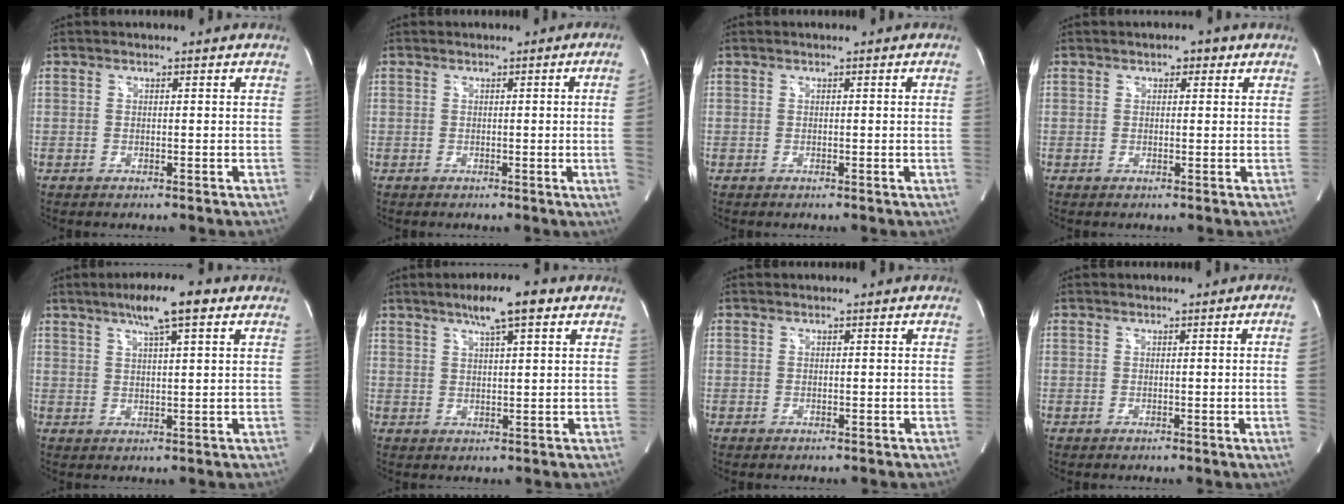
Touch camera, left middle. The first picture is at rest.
{"total": 5.4, "force": [-0.4, -2.4, 4.8], "torque": [-0.054, -0.010, -0.004]}
{"total": 1.0, "force": [0.0, -0.4, 0.9], "torque": [-0.009, 0.000, -0.001]}
{"total": 1.8, "force": [1.0, 1.0, 1.2], "torque": [-0.018, 0.010, 0.013]}
{"total": 7.6, "force": [4.5, 0.6, 6.1], "torque": [-0.102, 0.015, 0.071]}
{"total": 6.8, "force": [4.1, 0.6, 5.4], "torque": [-0.092, 0.013, 0.065]}
{"total": 0.0}
{"total": 3.3, "force": [-0.2, -1.6, 2.9], "torque": [-0.035, -0.005, 0.000]}